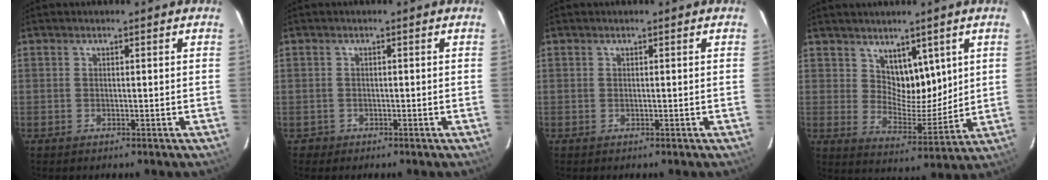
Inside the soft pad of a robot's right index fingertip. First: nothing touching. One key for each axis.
{"total": 1.4, "fx": -0.7, "fy": 1.2, "fz": -0.4, "tx": 0.001, "ty": 0.007, "tz": -0.017}
{"total": 0.0}
{"total": 7.0, "fx": 3.8, "fy": 4.2, "fz": 4.1, "tx": -0.061, "ty": -0.006, "tz": 0.075}